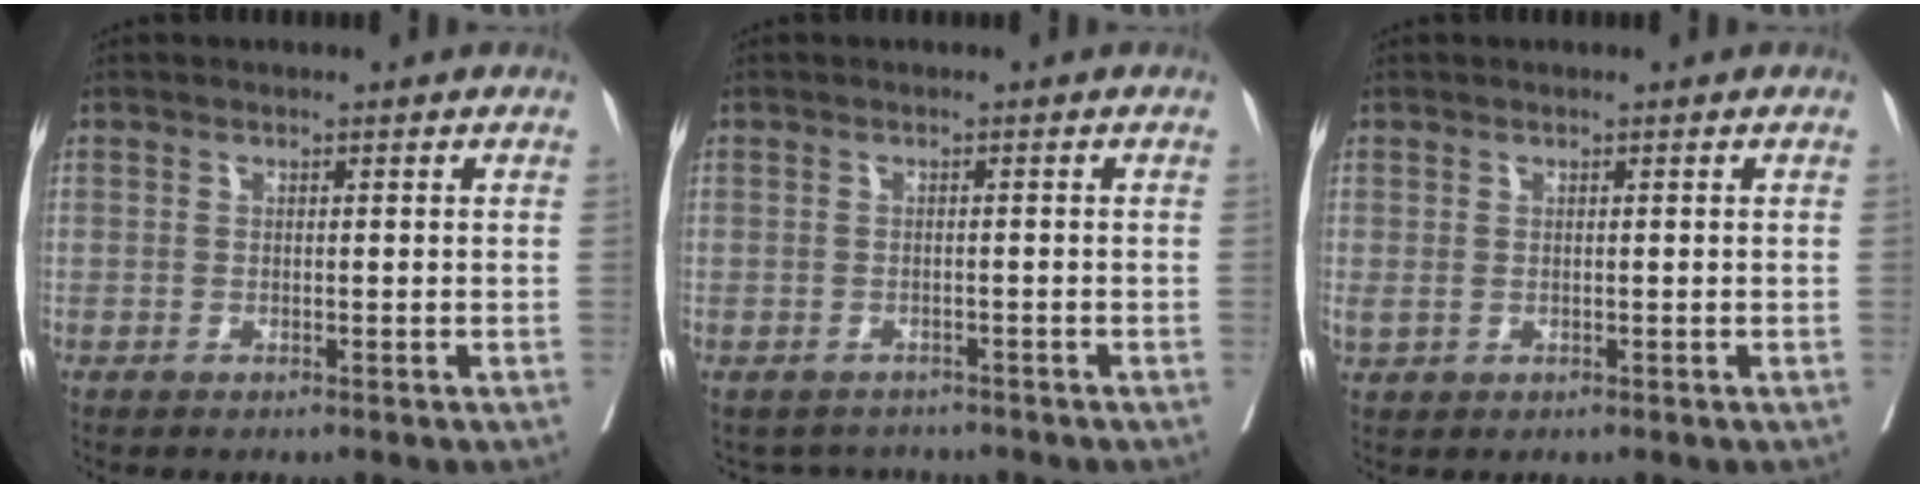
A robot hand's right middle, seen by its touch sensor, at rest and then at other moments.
{"total": 3.6, "force": [-3.3, 1.3, -0.4], "torque": [0.004, 0.002, -0.047]}
{"total": 1.3, "force": [0.1, 0.9, 0.9], "torque": [-0.026, -0.002, 0.007]}